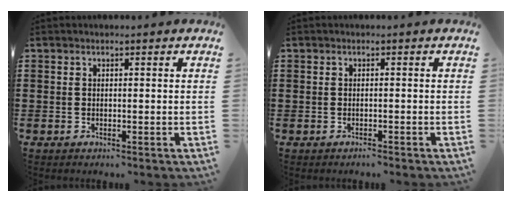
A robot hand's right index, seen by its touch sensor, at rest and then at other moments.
{"total": 0.6, "force": [-0.6, -0.1, 0.1], "torque": [-0.004, -0.003, -0.012]}